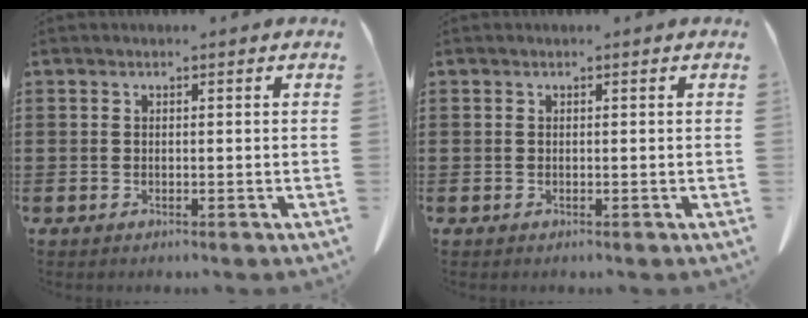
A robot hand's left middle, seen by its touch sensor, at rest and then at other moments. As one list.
[{"total": 0.0}]